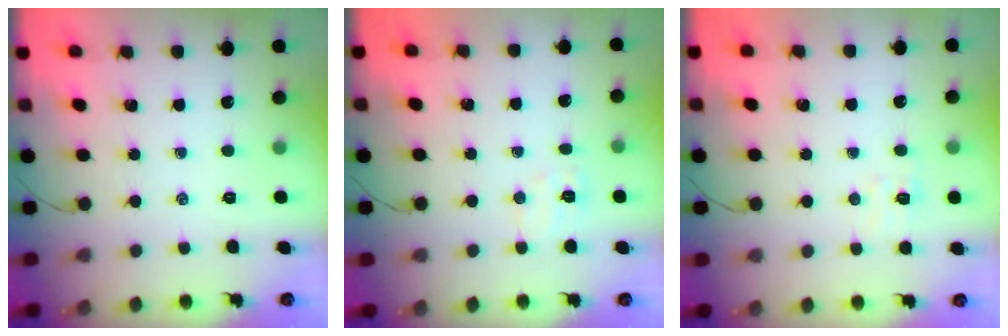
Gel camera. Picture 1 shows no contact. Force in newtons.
{"total": 5.5, "press": 5.4, "slide": 1.0}
{"total": 4.4, "press": 4.3, "slide": 0.9}